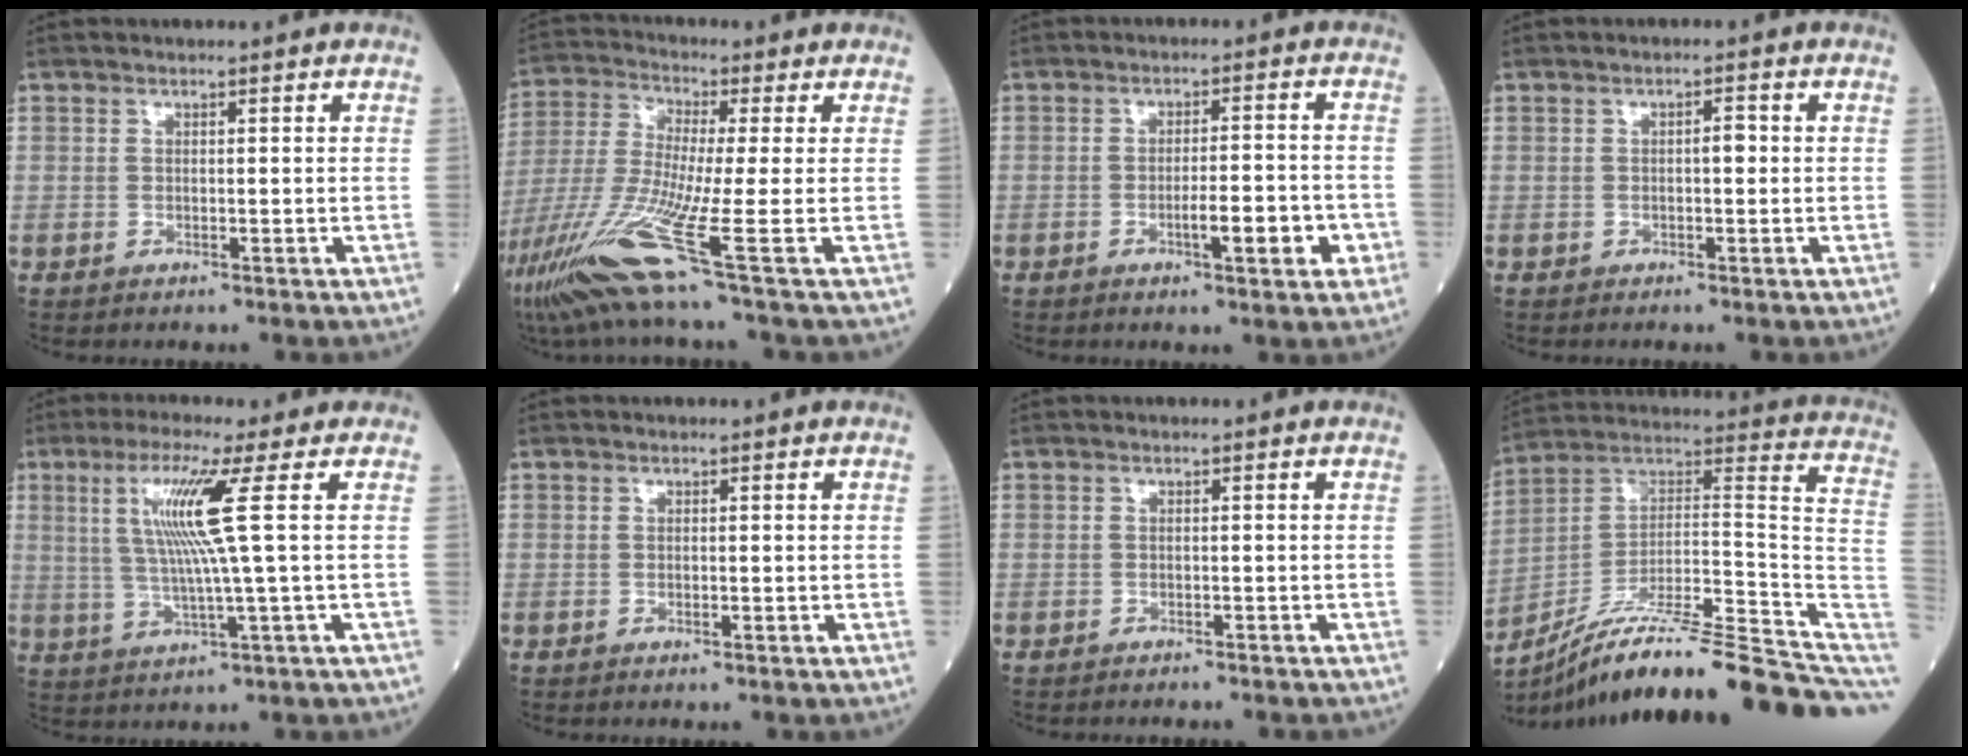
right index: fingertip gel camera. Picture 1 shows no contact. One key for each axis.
{"total": 16.2, "fx": -7.5, "fy": -0.8, "fz": 14.4, "tx": -0.318, "ty": -0.042, "tz": -0.149}
{"total": 6.4, "fx": -2.3, "fy": 1.0, "fz": 5.9, "tx": -0.087, "ty": 0.001, "tz": -0.031}
{"total": 1.7, "fx": 0.0, "fy": 0.6, "fz": 1.5, "tx": -0.022, "ty": 0.004, "tz": -0.002}
{"total": 8.8, "fx": 2.2, "fy": -1.9, "fz": 8.2, "tx": -0.159, "ty": 0.001, "tz": 0.048}
{"total": 0.7, "fx": -0.2, "fy": 0.1, "fz": 0.7, "tx": -0.011, "ty": -0.002, "tz": -0.002}
{"total": 1.8, "fx": -1.7, "fy": 0.2, "fz": 0.4, "tx": -0.005, "ty": -0.001, "tz": -0.021}
{"total": 25.5, "fx": -20.4, "fy": 2.2, "fz": 15.2, "tx": -0.144, "ty": 0.041, "tz": -0.316}